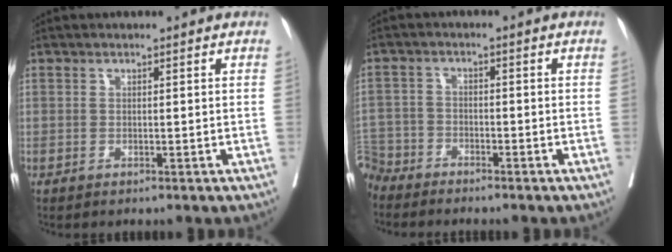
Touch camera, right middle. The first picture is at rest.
{"total": 5.8, "force": [-5.6, 1.5, 0.2], "torque": [0.004, 0.001, -0.111]}